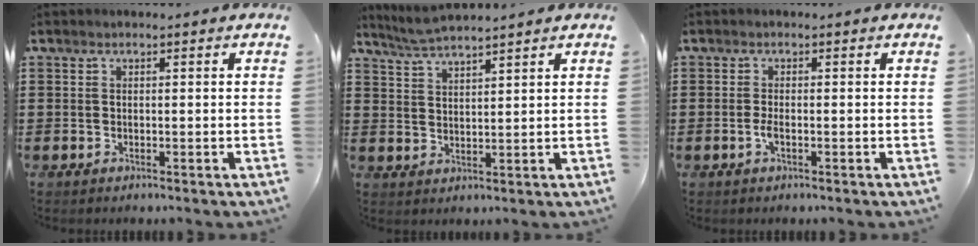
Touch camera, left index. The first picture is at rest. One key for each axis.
{"total": 3.4, "fx": 3.2, "fy": 0.1, "fz": 1.1, "tx": -0.032, "ty": -0.007, "tz": 0.059}
{"total": 1.5, "fx": -0.4, "fy": 0.4, "fz": 1.4, "tx": -0.036, "ty": -0.002, "tz": -0.010}